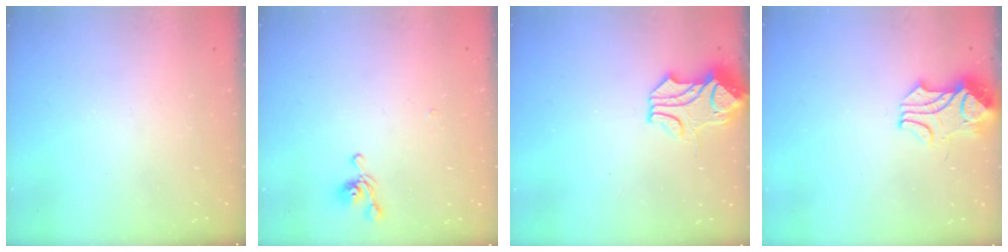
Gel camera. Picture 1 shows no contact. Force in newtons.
{"total": 3.9, "press": 3.8, "slide": 0.6}
{"total": 1.6, "press": 0.9, "slide": 1.3}
{"total": 2.5, "press": 2.3, "slide": 1.0}